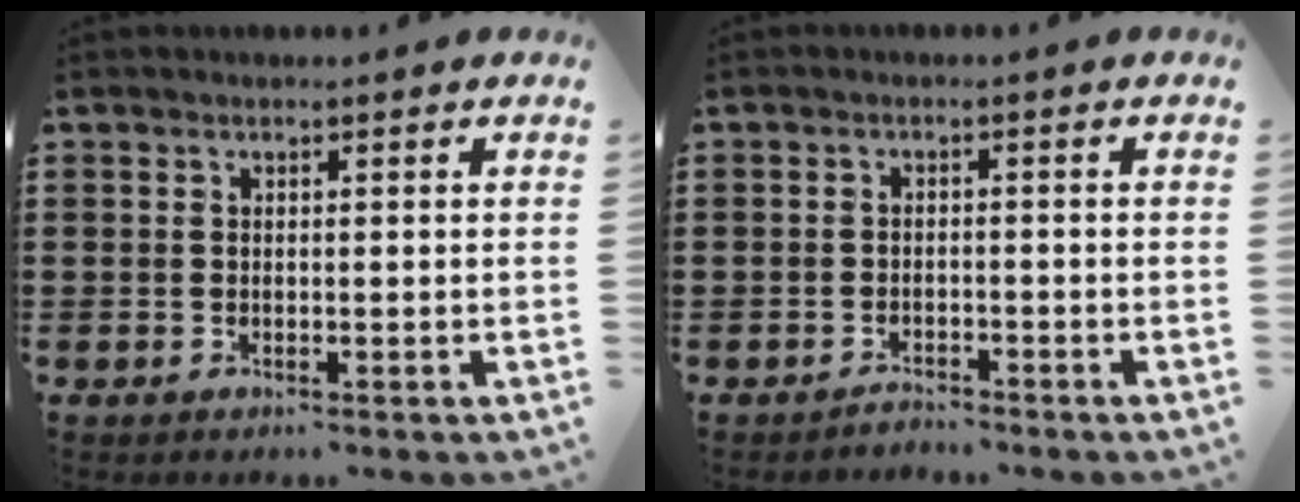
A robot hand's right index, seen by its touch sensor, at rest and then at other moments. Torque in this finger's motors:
{"motor_torque": [-0.30, 1.50, -0.72, -0.21]}